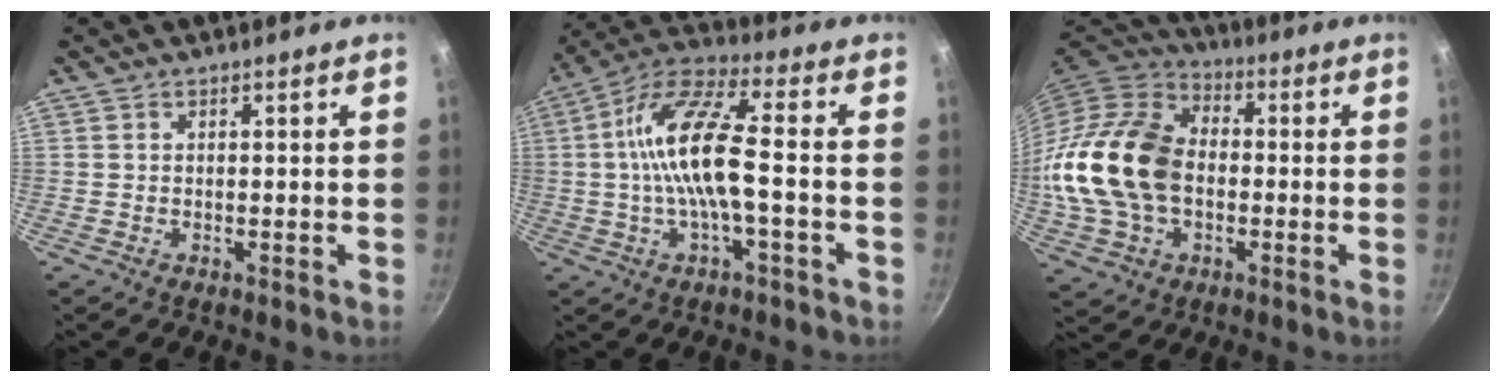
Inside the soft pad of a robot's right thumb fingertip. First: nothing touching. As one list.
[{"total": 13.8, "force": [-1.2, 4.1, 13.1], "torque": [-0.252, 0.035, -0.037]}, {"total": 20.9, "force": [-1.4, 14.5, 14.9], "torque": [-0.279, 0.033, -0.030]}]